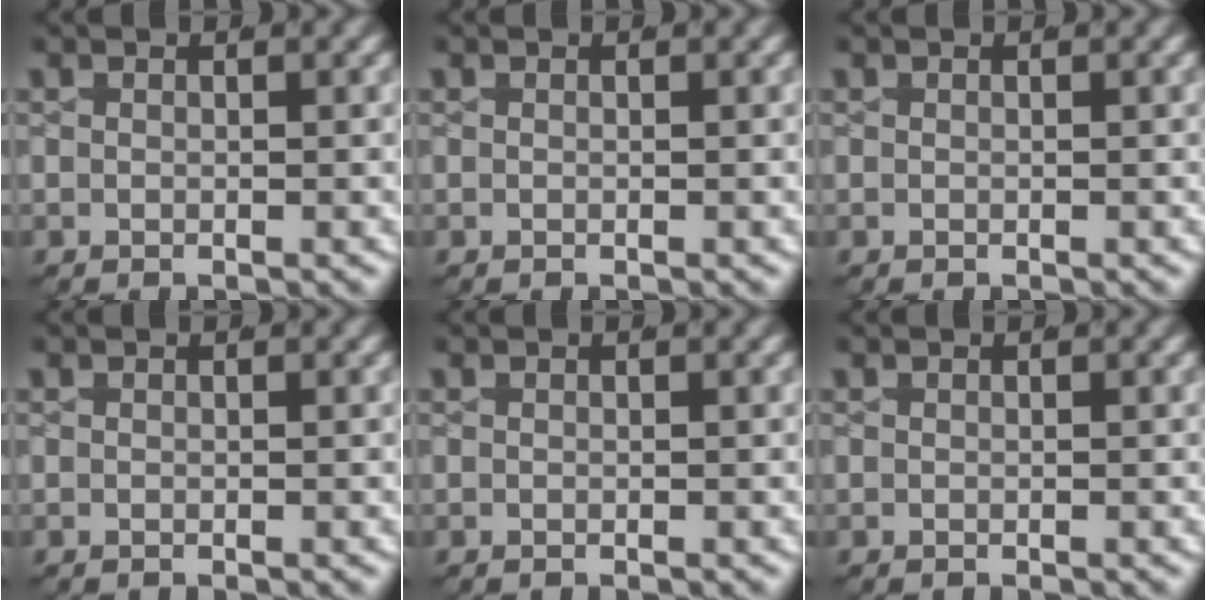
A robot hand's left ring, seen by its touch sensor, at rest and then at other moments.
{"total": 0.0}
{"total": 0.0}
{"total": 0.0}
{"total": 0.0}
{"total": 0.0}